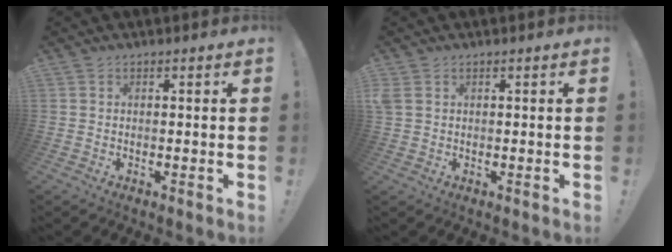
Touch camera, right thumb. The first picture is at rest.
{"total": 2.4, "force": [0.9, 1.6, 1.5], "torque": [-0.035, 0.007, 0.019]}